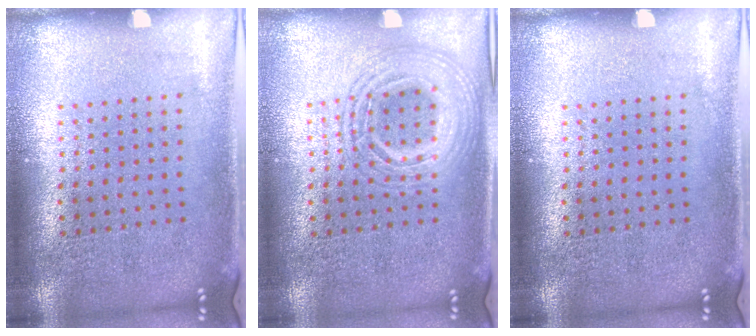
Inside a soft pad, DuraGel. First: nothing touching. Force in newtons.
{"total": 2.8, "press": 2.8, "slide": 0.4}
{"total": 0.0}